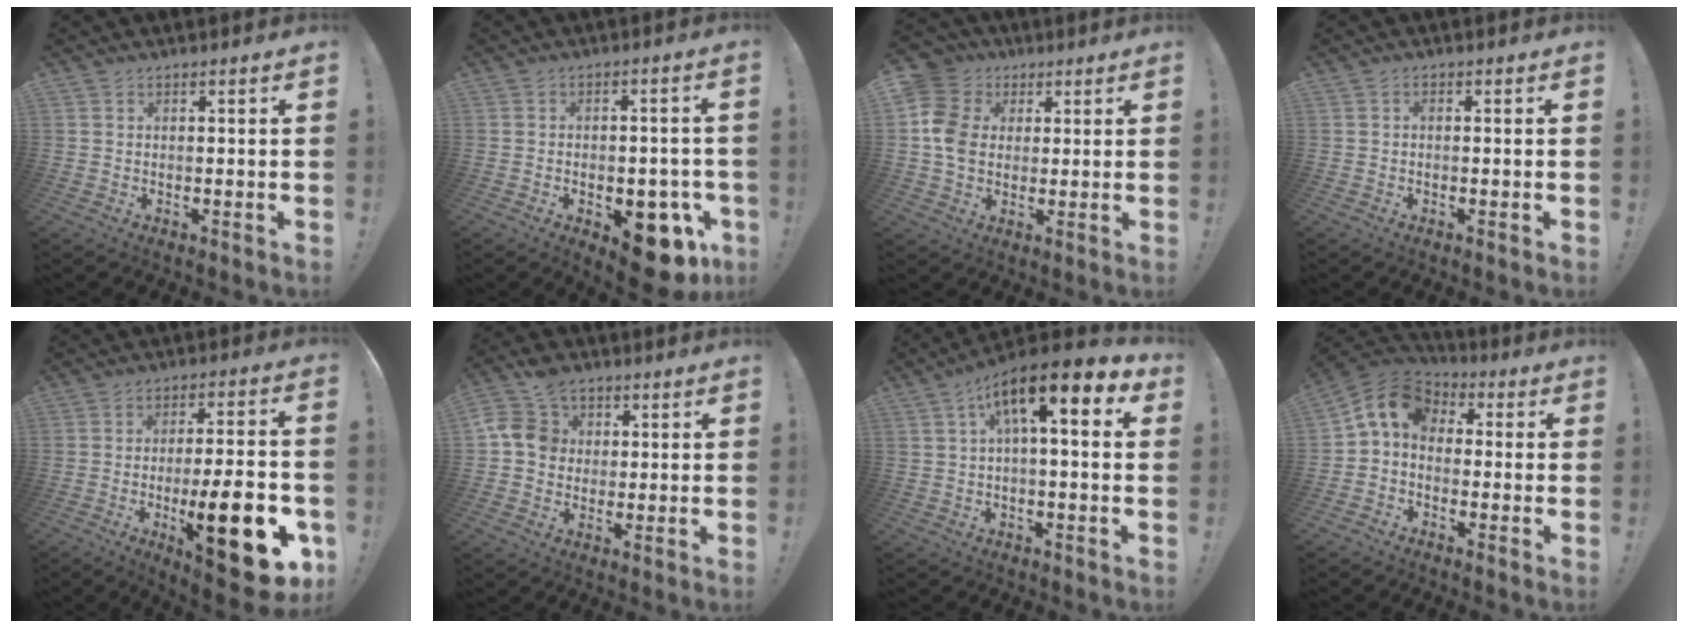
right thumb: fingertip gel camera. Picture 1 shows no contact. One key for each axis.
{"total": 13.4, "fx": -6.0, "fy": 7.0, "fz": 9.8, "tx": -0.082, "ty": 0.041, "tz": -0.083}
{"total": 10.8, "fx": 1.6, "fy": 9.5, "fz": 5.0, "tx": -0.095, "ty": -0.002, "tz": 0.034}
{"total": 0.9, "fx": -0.6, "fy": 0.2, "fz": 0.7, "tx": -0.015, "ty": 0.003, "tz": -0.009}
{"total": 21.0, "fx": -6.8, "fy": 6.0, "fz": 19.0, "tx": -0.268, "ty": 0.022, "tz": -0.095}
{"total": 11.6, "fx": 3.3, "fy": 9.9, "fz": 5.2, "tx": -0.084, "ty": -0.008, "tz": 0.066}
{"total": 11.1, "fx": 4.7, "fy": 2.5, "fz": 9.8, "tx": -0.157, "ty": -0.026, "tz": 0.075}
{"total": 9.2, "fx": 0.6, "fy": 6.8, "fz": 6.2, "tx": -0.125, "ty": 0.010, "tz": 0.012}